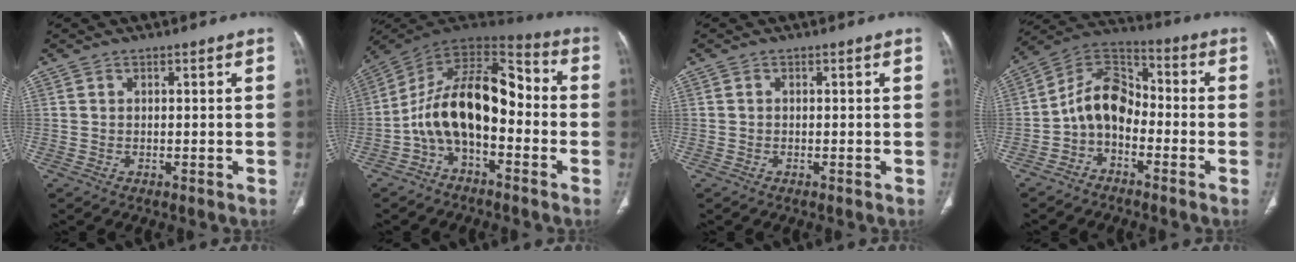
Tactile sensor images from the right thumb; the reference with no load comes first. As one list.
[{"total": 16.4, "force": [-3.1, 9.0, 13.3], "torque": [-0.204, 0.080, -0.066]}, {"total": 0.0}, {"total": 10.0, "force": [-3.0, 7.0, 6.6], "torque": [-0.097, 0.064, -0.073]}]